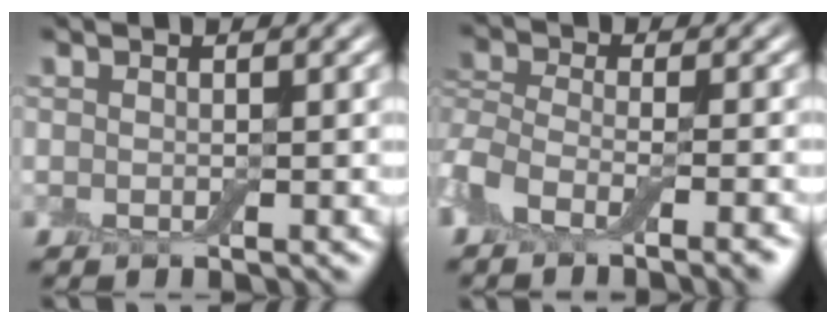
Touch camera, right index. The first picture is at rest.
{"total": 6.1, "force": [-4.0, 2.3, 4.0], "torque": [-0.074, -0.005, -0.082]}